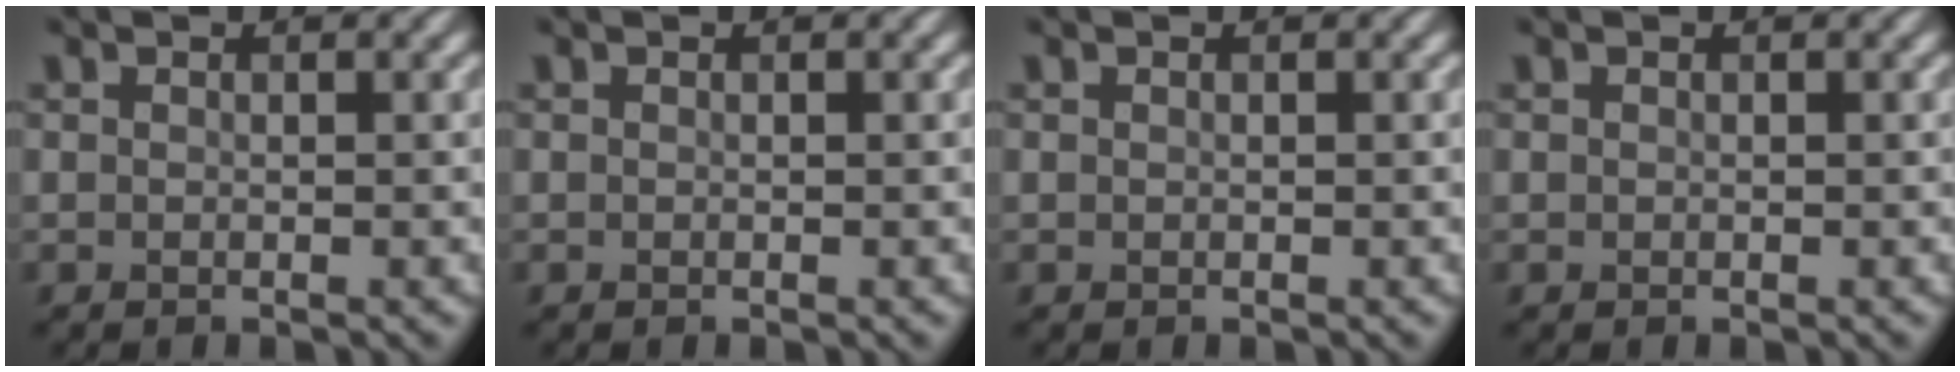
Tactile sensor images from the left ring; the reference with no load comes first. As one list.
[{"total": 0.0}, {"total": 0.0}, {"total": 0.0}]